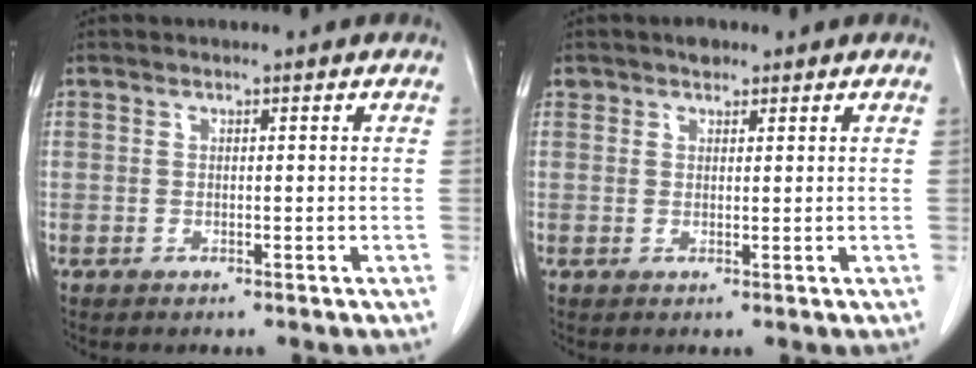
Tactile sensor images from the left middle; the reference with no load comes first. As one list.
[{"total": 1.8, "force": [1.3, 1.0, 0.5], "torque": [-0.011, 0.006, 0.019]}]